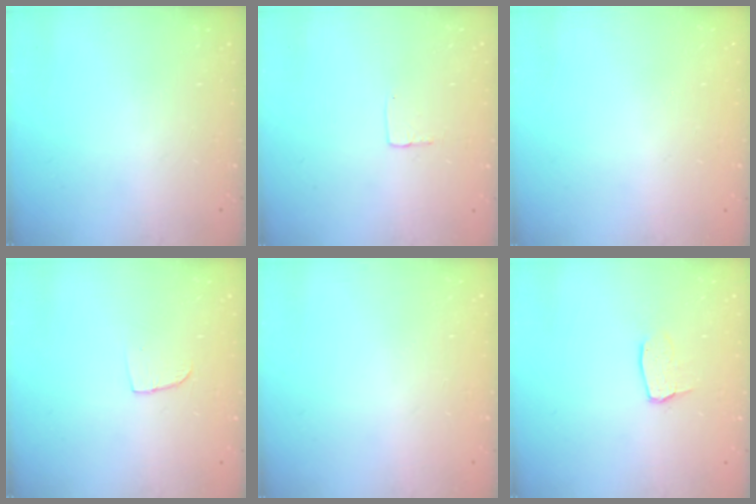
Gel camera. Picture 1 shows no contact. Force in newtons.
{"total": 2.7, "press": 2.7, "slide": 0.1}
{"total": 0.0}
{"total": 3.8, "press": 3.8, "slide": 0.4}
{"total": 0.0}
{"total": 3.0, "press": 3.0, "slide": 0.2}